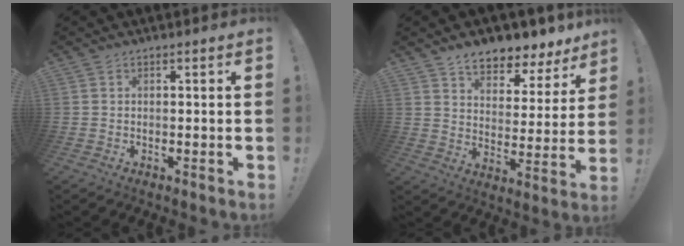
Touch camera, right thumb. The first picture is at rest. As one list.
[{"total": 8.8, "force": [7.5, 3.1, 3.4], "torque": [-0.048, -0.068, 0.130]}]